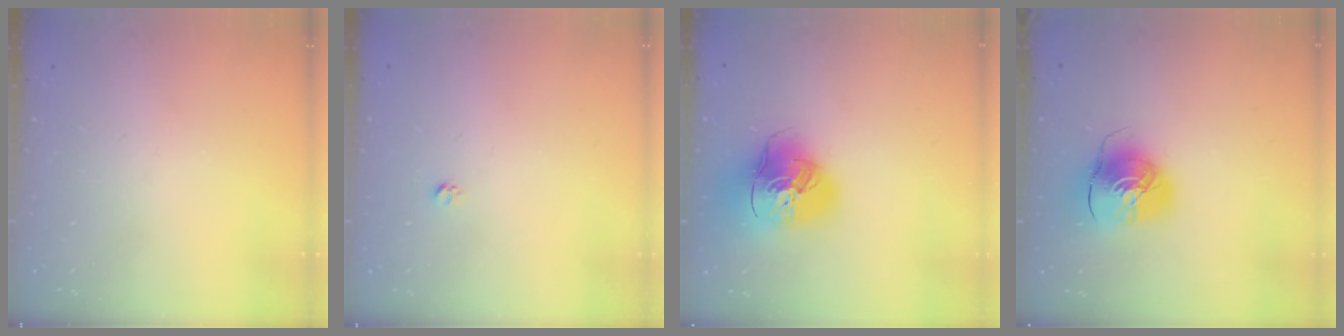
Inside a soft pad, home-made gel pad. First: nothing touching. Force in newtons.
{"total": 2.7, "press": 2.7, "slide": 0.3}
{"total": 17.7, "press": 17.5, "slide": 2.5}
{"total": 9.7, "press": 9.6, "slide": 1.4}